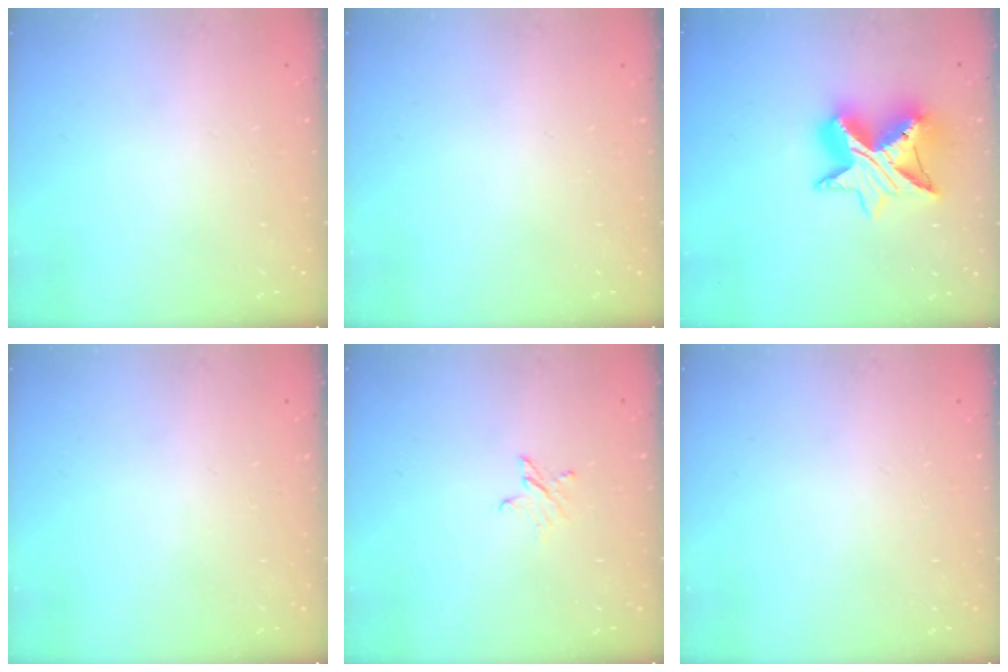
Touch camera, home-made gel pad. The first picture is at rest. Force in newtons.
{"total": 0.0}
{"total": 13.9, "press": 13.8, "slide": 1.1}
{"total": 0.0}
{"total": 3.2, "press": 3.2, "slide": 0.3}
{"total": 0.0}